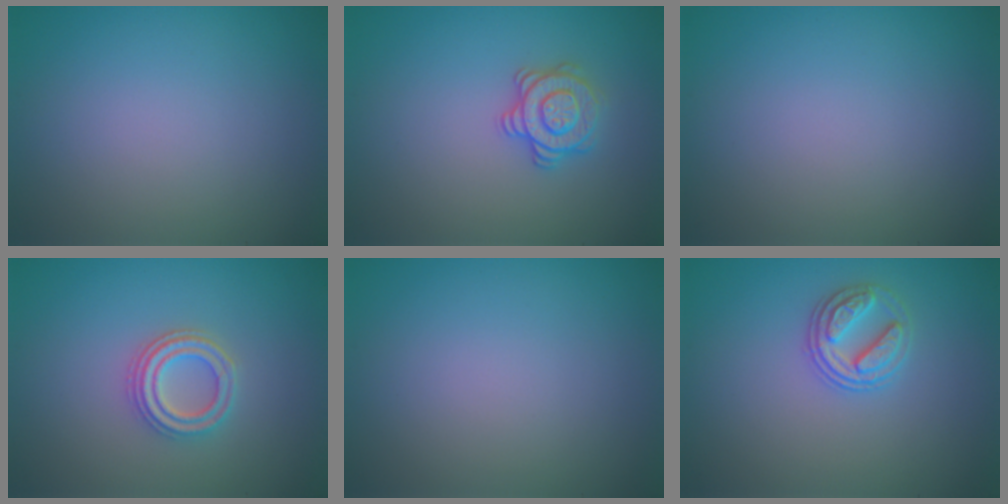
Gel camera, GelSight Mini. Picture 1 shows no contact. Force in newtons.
{"total": 2.8, "press": 2.7, "slide": 0.7}
{"total": 0.0}
{"total": 2.9, "press": 2.7, "slide": 1.2}
{"total": 0.0}
{"total": 2.7, "press": 2.6, "slide": 0.9}